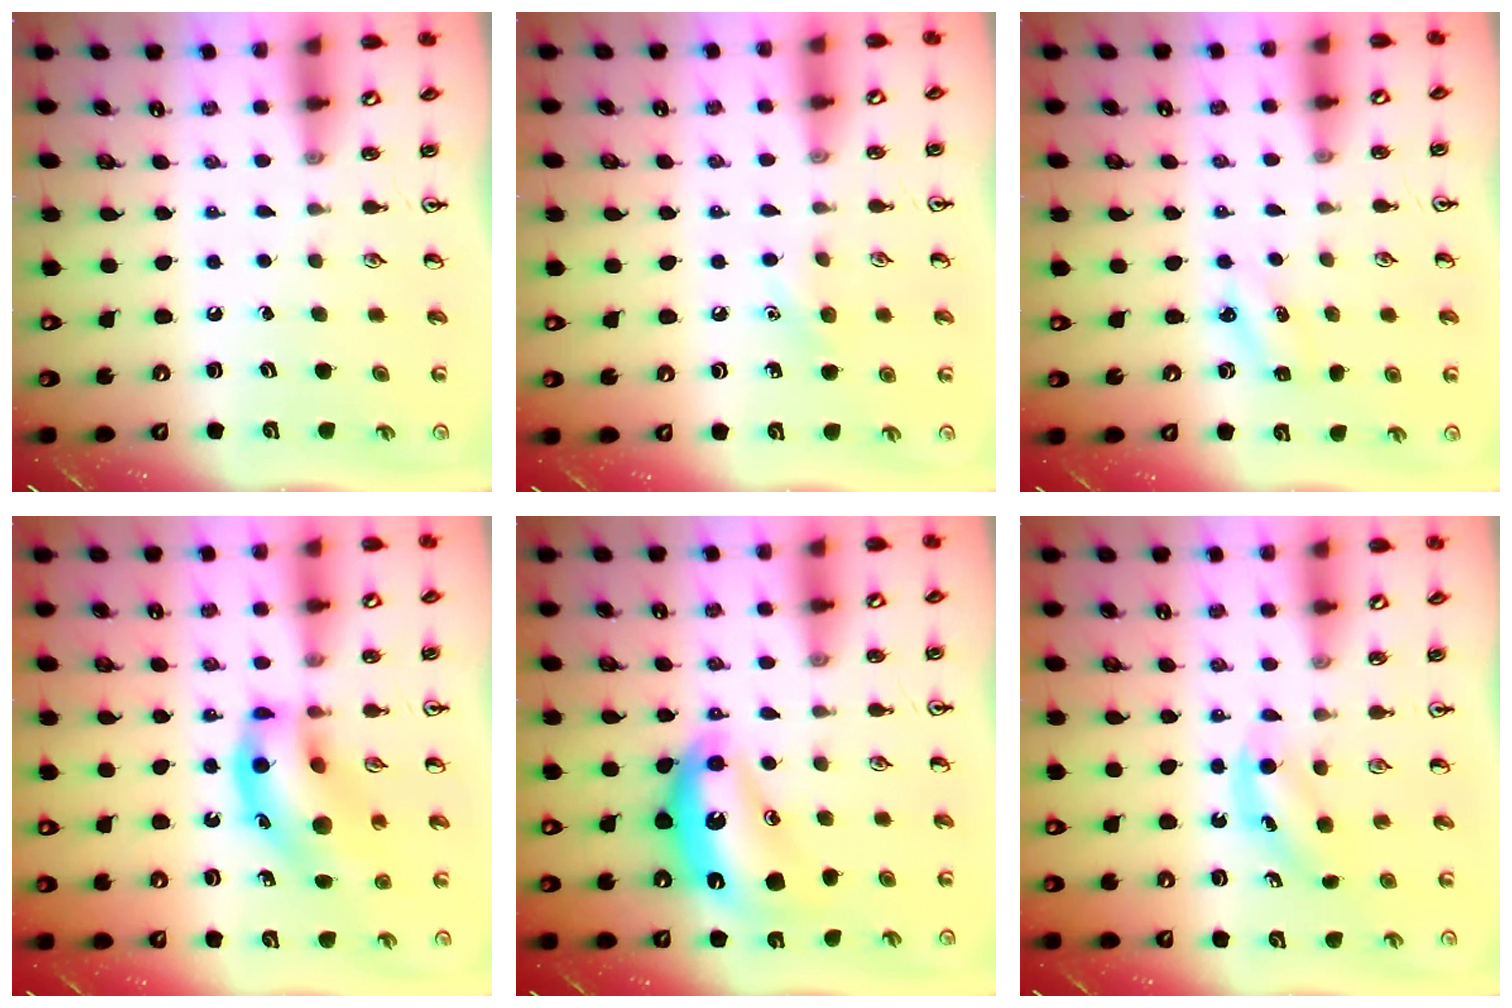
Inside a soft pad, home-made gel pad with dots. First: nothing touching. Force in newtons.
{"total": 5.7, "press": 5.4, "slide": 1.9}
{"total": 2.9, "press": 2.7, "slide": 0.9}
{"total": 16.5, "press": 16.0, "slide": 3.7}
{"total": 14.4, "press": 14.4, "slide": 1.3}
{"total": 4.6, "press": 4.3, "slide": 1.5}